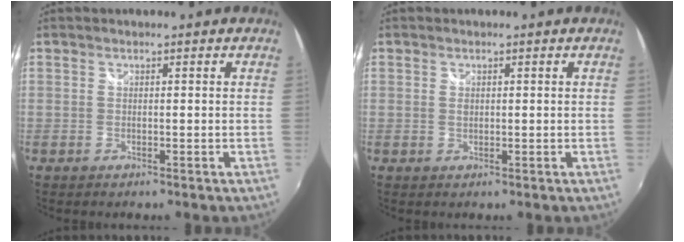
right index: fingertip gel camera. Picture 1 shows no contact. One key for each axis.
{"total": 0.8, "fx": 0.2, "fy": 0.6, "fz": 0.5, "tx": -0.009, "ty": 0.000, "tz": 0.002}